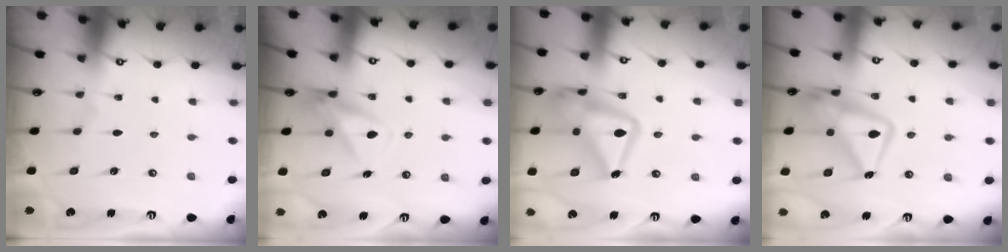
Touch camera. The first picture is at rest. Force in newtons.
{"total": 8.5, "press": 8.5, "slide": 0.8}
{"total": 20.6, "press": 20.6, "slide": 1.4}
{"total": 17.0, "press": 16.9, "slide": 1.5}